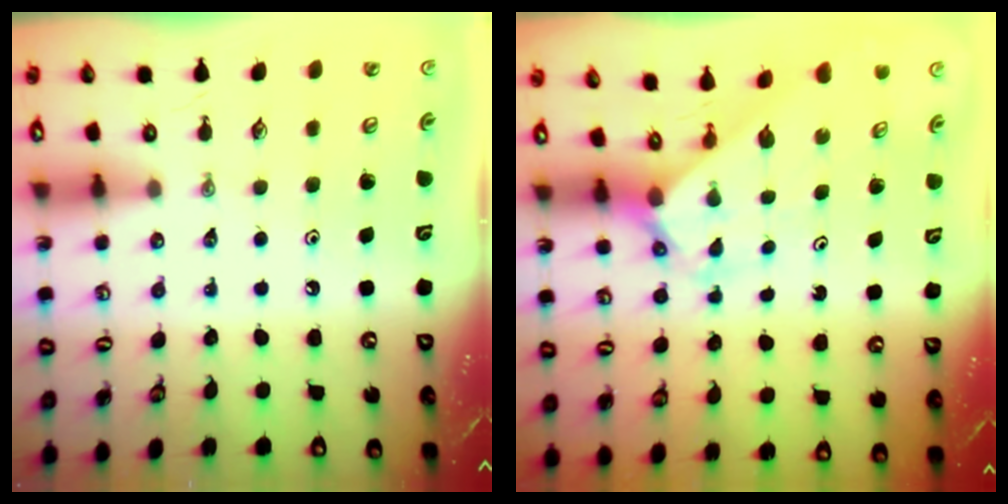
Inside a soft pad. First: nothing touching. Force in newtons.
{"total": 2.0, "press": 2.0, "slide": 0.1}